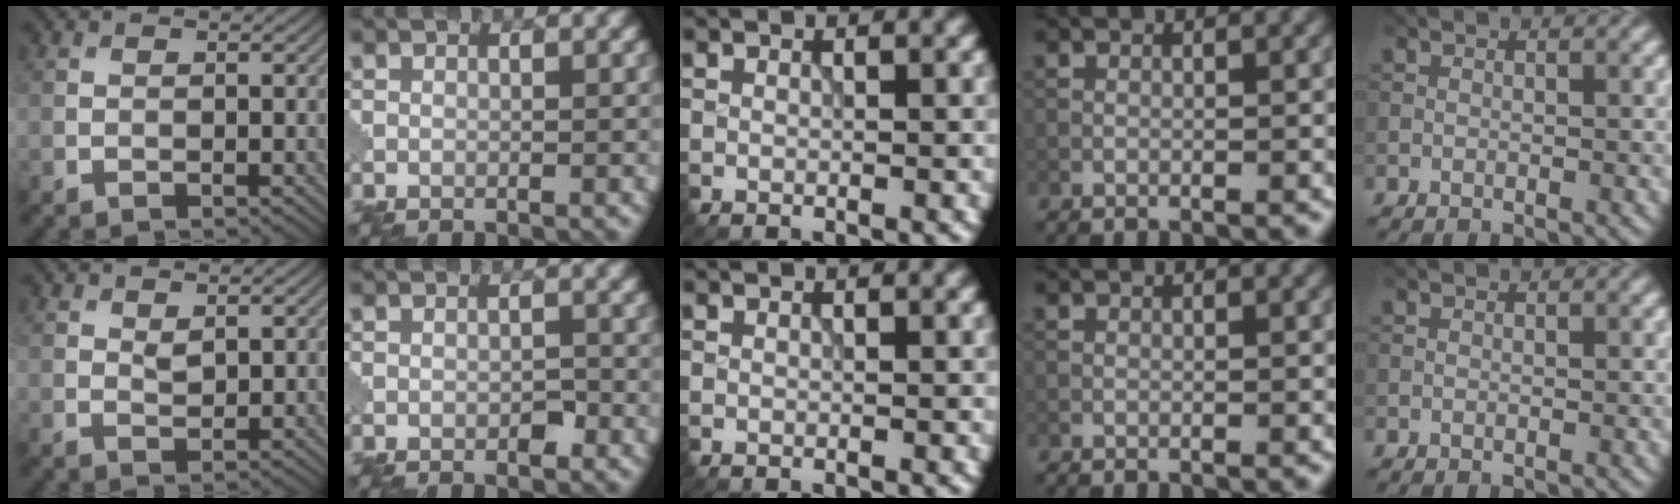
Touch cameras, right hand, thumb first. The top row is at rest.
{"thumb": {"total": 1.3, "force": [0.8, 0.6, 0.9], "torque": [-0.020, -0.005, 0.018]}, "index": {"total": 1.1, "force": [-0.5, 0.5, 0.8], "torque": [-0.011, 0.002, -0.007]}}